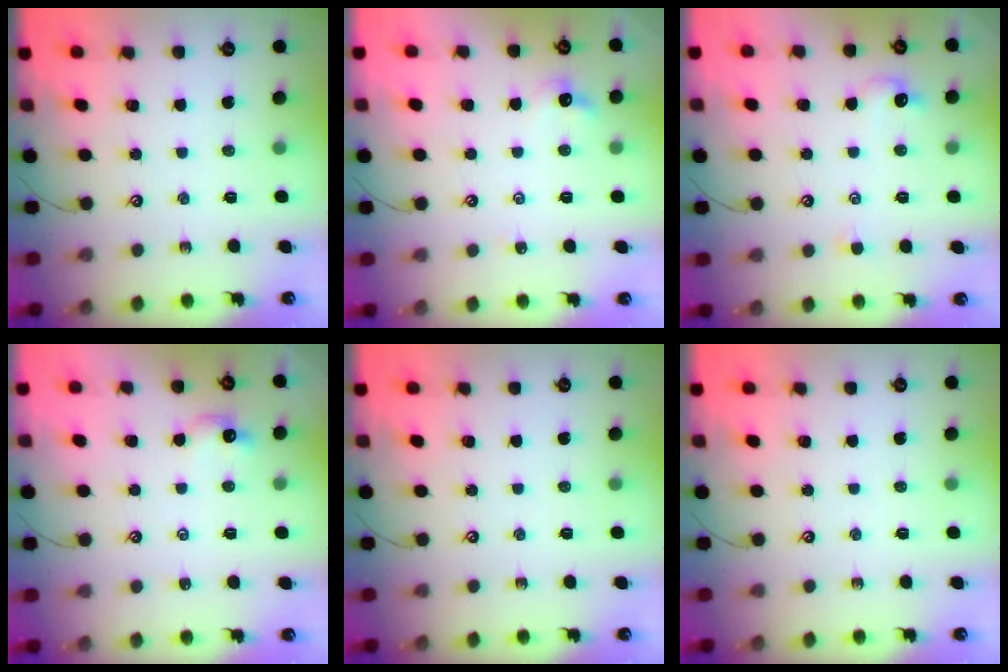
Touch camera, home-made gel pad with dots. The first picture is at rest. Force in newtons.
{"total": 2.0, "press": 2.0, "slide": 0.3}
{"total": 1.4, "press": 1.2, "slide": 0.6}
{"total": 2.3, "press": 2.2, "slide": 0.5}
{"total": 0.0}
{"total": 0.0}